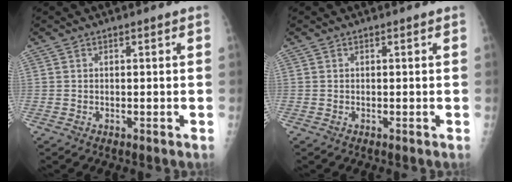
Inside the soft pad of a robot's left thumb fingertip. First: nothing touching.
{"total": 0.0}